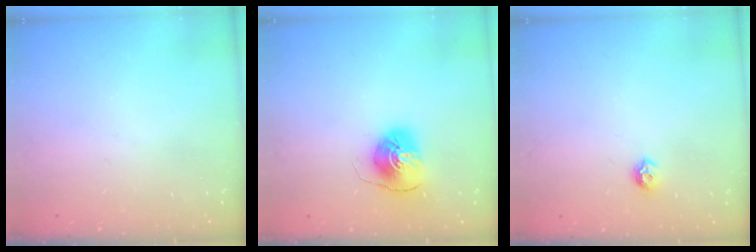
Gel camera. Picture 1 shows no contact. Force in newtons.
{"total": 7.7, "press": 7.7, "slide": 0.7}
{"total": 7.2, "press": 7.2, "slide": 1.0}